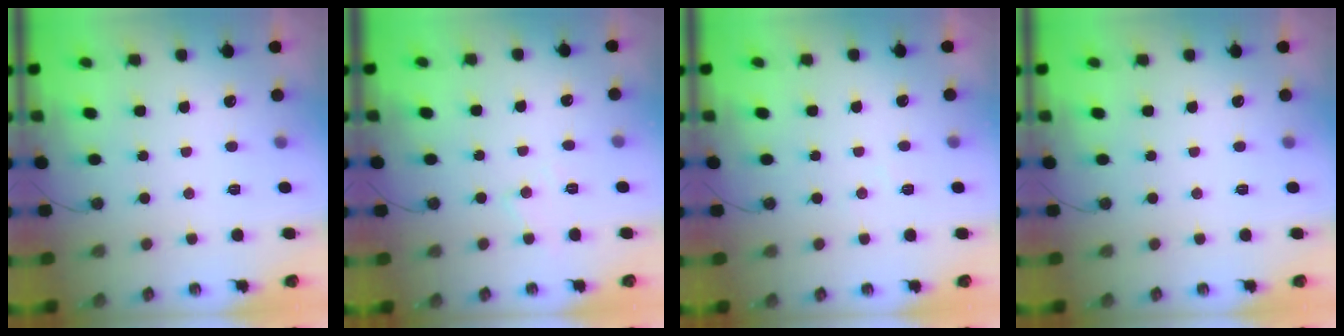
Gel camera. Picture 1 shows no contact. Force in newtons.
{"total": 5.5, "press": 5.4, "slide": 0.8}
{"total": 4.5, "press": 4.5, "slide": 0.7}
{"total": 0.0}